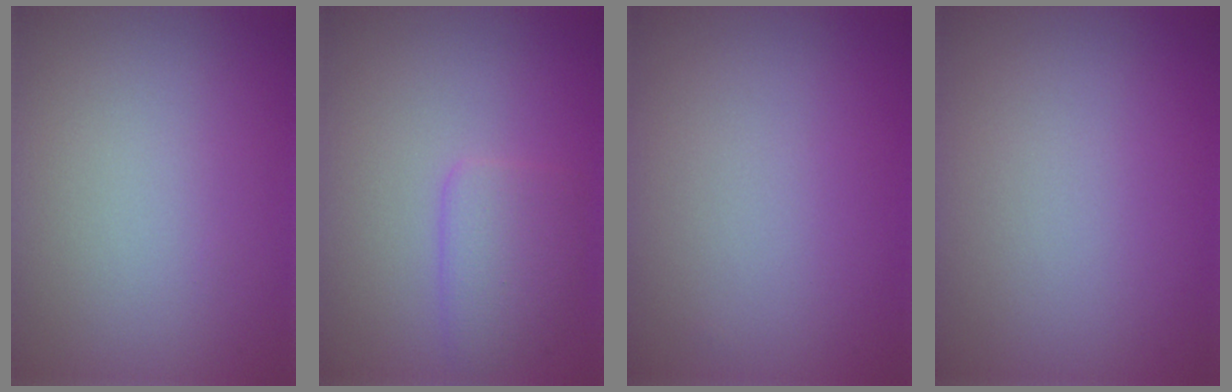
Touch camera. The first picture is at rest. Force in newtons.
{"total": 2.5, "press": 2.5, "slide": 0.1}
{"total": 0.0}
{"total": 0.0}